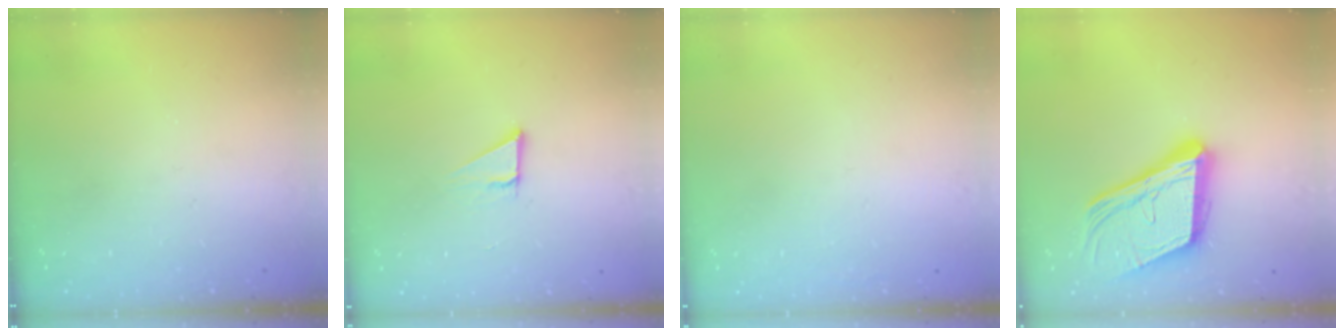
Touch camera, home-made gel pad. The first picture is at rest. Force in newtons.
{"total": 2.8, "press": 2.8, "slide": 0.1}
{"total": 0.8, "press": 0.8, "slide": 0.1}
{"total": 21.3, "press": 20.8, "slide": 4.6}